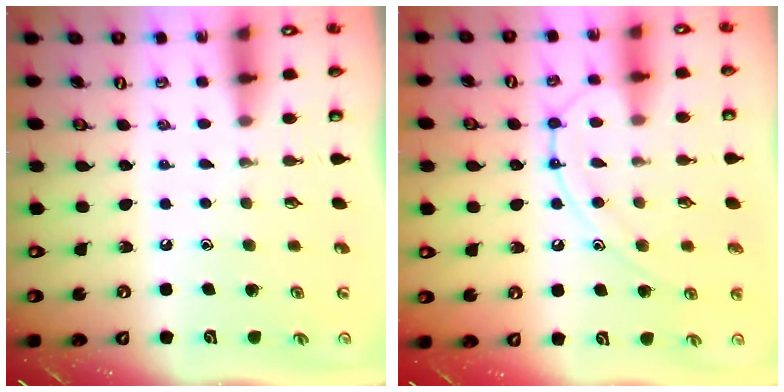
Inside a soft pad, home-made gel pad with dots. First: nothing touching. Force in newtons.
{"total": 12.2, "press": 12.2, "slide": 1.3}